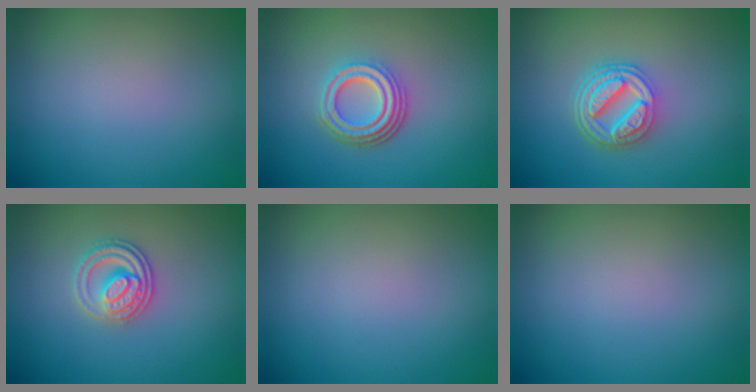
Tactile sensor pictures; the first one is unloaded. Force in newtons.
{"total": 4.2, "press": 3.2, "slide": 2.8}
{"total": 5.2, "press": 3.9, "slide": 3.4}
{"total": 2.8, "press": 2.6, "slide": 1.0}
{"total": 0.0}
{"total": 0.0}